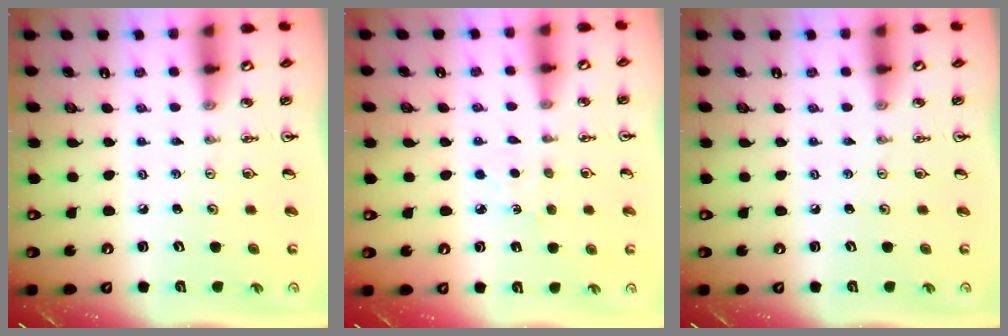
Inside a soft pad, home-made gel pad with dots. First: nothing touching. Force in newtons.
{"total": 3.8, "press": 3.8, "slide": 0.4}
{"total": 0.0}